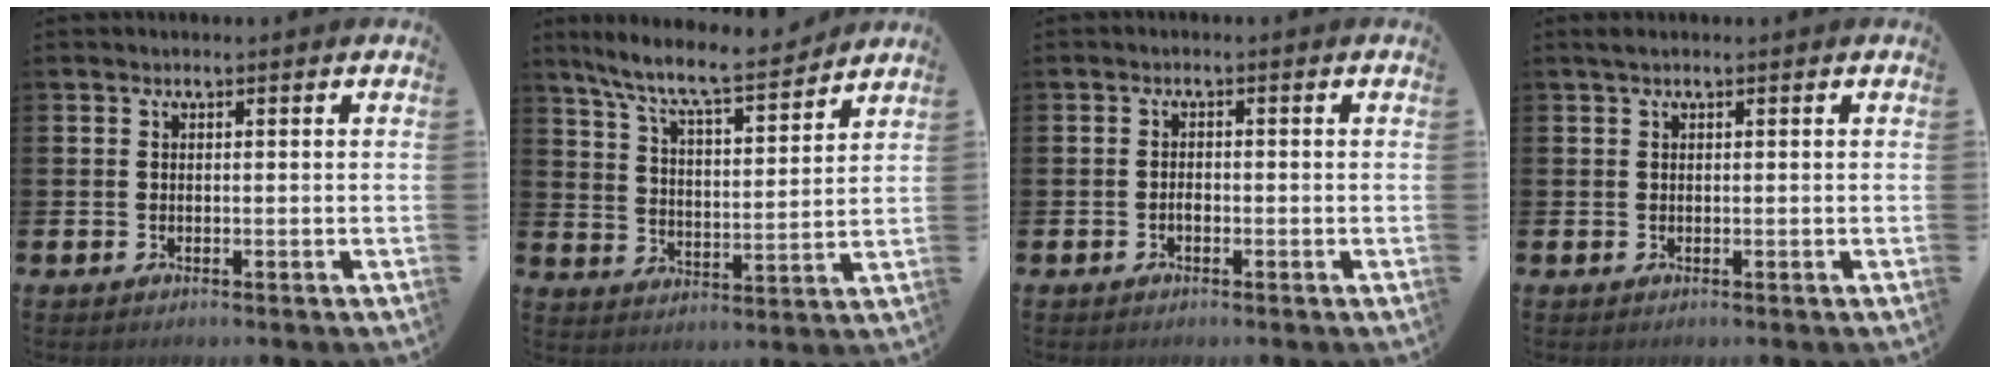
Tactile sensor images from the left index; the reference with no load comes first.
{"total": 8.6, "force": [7.9, 0.9, 3.4], "torque": [-0.102, -0.050, 0.135]}
{"total": 1.2, "force": [-0.5, 0.7, 0.8], "torque": [-0.009, -0.001, -0.012]}
{"total": 0.8, "force": [0.5, 0.1, 0.7], "torque": [-0.019, 0.006, 0.009]}